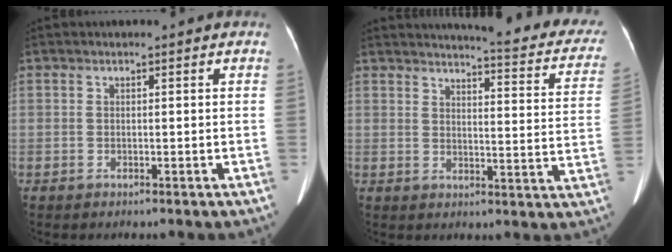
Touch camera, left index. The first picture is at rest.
{"total": 19.1, "force": [17.3, 2.8, 7.8], "torque": [-0.080, -0.061, 0.177]}